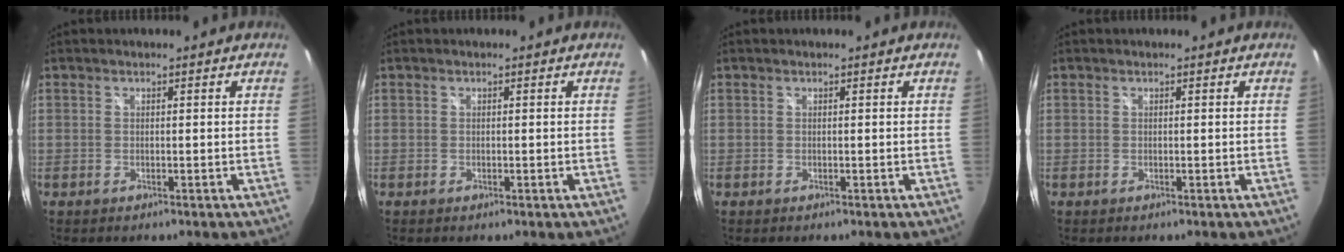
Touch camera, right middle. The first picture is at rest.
{"total": 0.0}
{"total": 0.0}
{"total": 0.0}